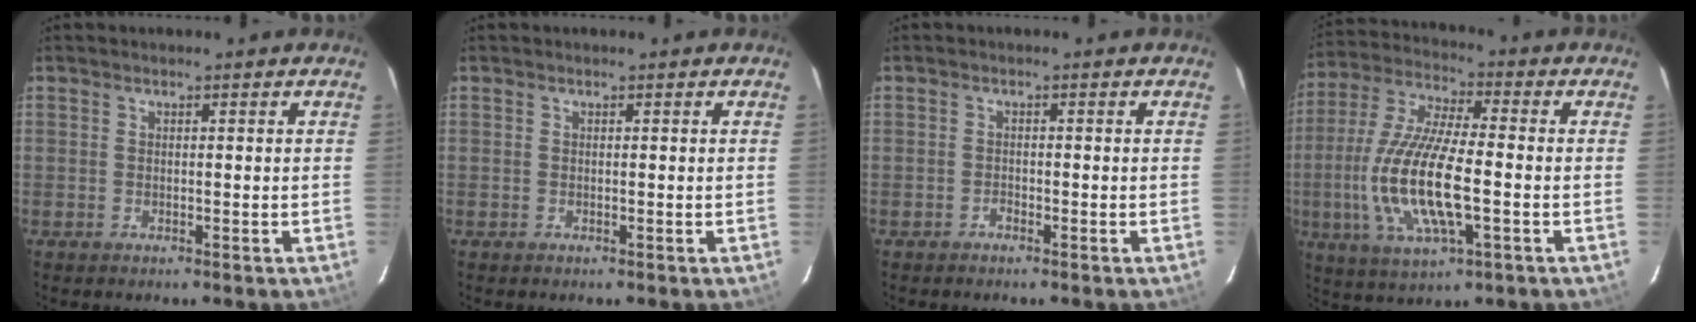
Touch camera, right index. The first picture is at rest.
{"total": 0.0}
{"total": 0.8, "force": [-0.7, 0.3, 0.1], "torque": [-0.002, 0.003, -0.014]}
{"total": 16.6, "force": [-3.3, 4.9, 15.6], "torque": [-0.325, -0.010, -0.063]}